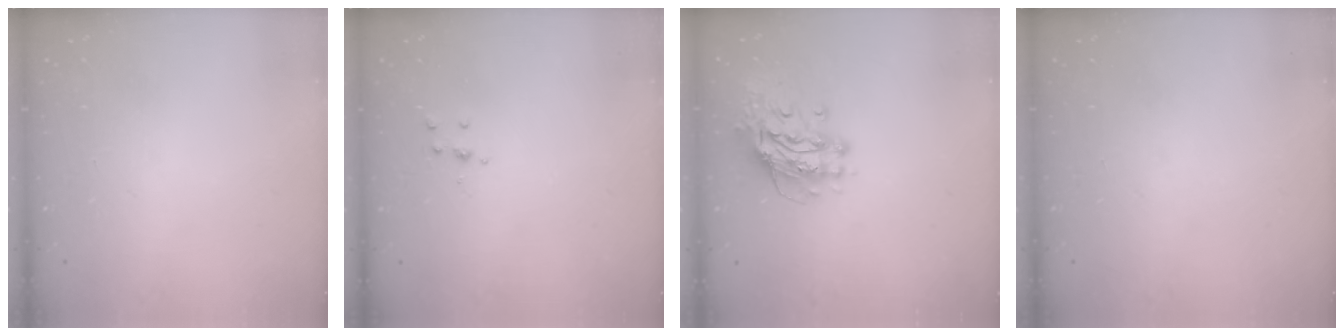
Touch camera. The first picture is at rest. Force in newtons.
{"total": 3.3, "press": 3.3, "slide": 0.4}
{"total": 13.2, "press": 13.1, "slide": 1.2}
{"total": 0.0}